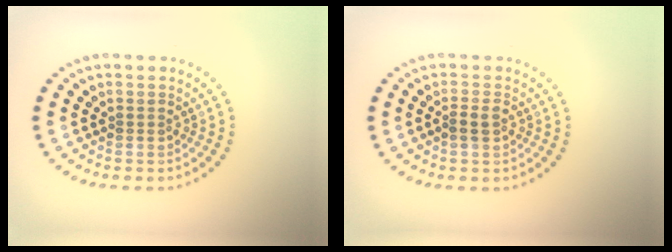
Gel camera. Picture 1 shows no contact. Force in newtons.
{"total": 1.6, "press": 1.4, "slide": 0.7}